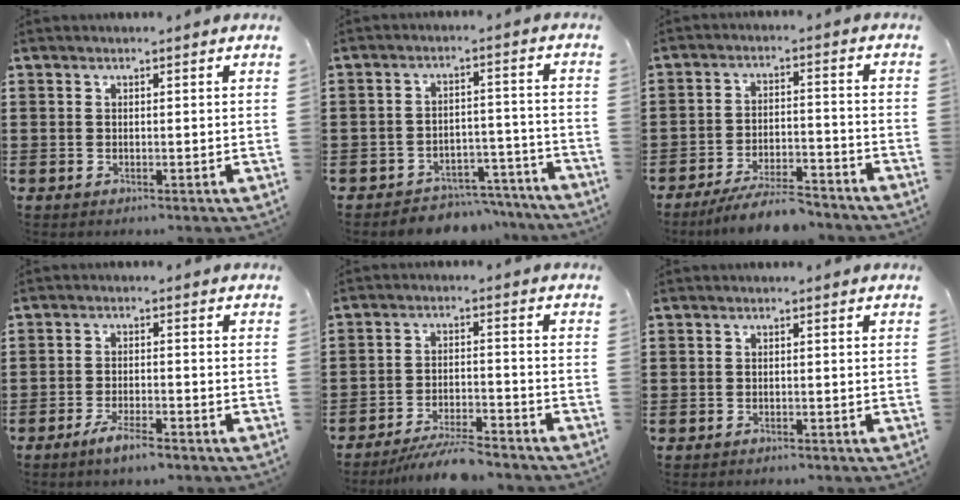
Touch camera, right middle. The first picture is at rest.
{"total": 4.9, "force": [-4.8, 0.9, 0.3], "torque": [-0.005, 0.013, -0.097]}
{"total": 7.0, "force": [-6.4, 0.5, 2.7], "torque": [-0.050, -0.001, -0.120]}
{"total": 3.8, "force": [-2.8, 0.3, 2.5], "torque": [-0.047, -0.002, -0.052]}
{"total": 6.9, "force": [-6.4, 0.5, 2.5], "torque": [-0.046, 0.002, -0.120]}
{"total": 0.7, "force": [-0.7, 0.0, 0.0], "torque": [-0.001, -0.001, -0.015]}